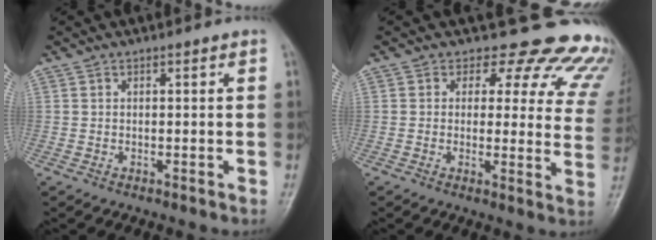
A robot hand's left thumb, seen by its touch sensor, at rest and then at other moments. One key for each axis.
{"total": 18.2, "fx": 15.3, "fy": 8.2, "fz": 5.3, "tx": -0.015, "ty": -0.101, "tz": 0.140}